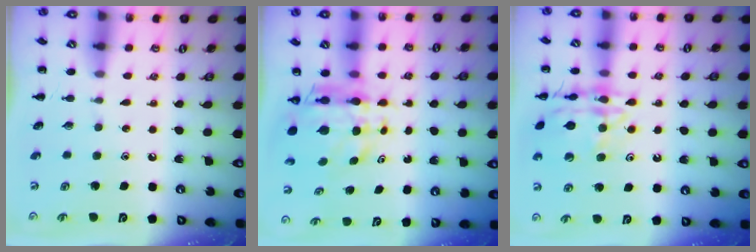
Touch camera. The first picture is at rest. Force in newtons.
{"total": 7.2, "press": 6.7, "slide": 2.7}
{"total": 15.7, "press": 15.6, "slide": 1.6}